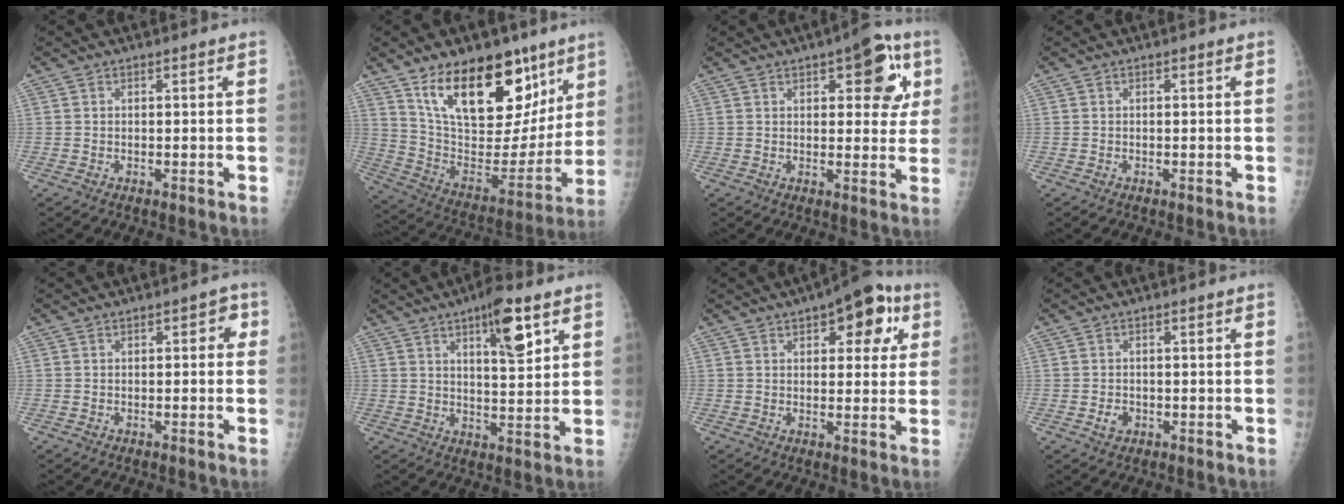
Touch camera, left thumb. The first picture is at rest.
{"total": 24.3, "force": [14.2, 12.4, 15.3], "torque": [-0.188, -0.058, 0.244]}
{"total": 11.0, "force": [4.5, 4.9, 8.8], "torque": [-0.066, -0.008, 0.048]}
{"total": 0.0}
{"total": 2.4, "force": [0.5, 1.4, 1.8], "torque": [-0.001, 0.007, -0.004]}
{"total": 9.7, "force": [5.1, 2.7, 7.8], "torque": [-0.105, -0.028, 0.077]}
{"total": 12.1, "force": [5.3, 5.7, 9.2], "torque": [-0.072, -0.003, 0.061]}
{"total": 1.9, "force": [-0.6, 1.6, 0.8], "torque": [-0.006, 0.002, -0.008]}